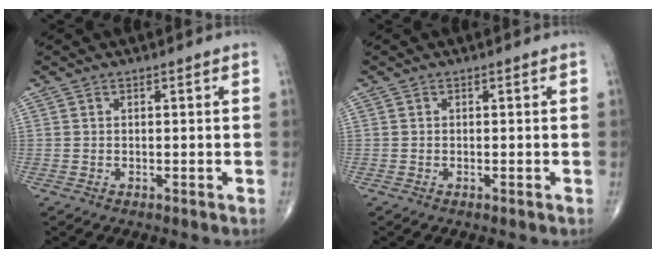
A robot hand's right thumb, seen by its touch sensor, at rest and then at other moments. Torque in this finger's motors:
{"motor_torque": [-0.32, 0.02, -0.07, -0.11, -0.03]}